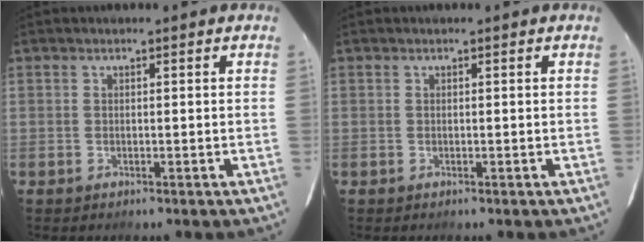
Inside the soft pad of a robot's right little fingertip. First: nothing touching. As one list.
[{"total": 0.0}]